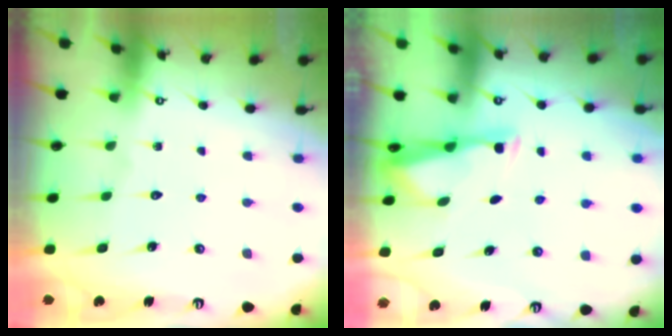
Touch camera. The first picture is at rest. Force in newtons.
{"total": 2.9, "press": 2.9, "slide": 0.6}